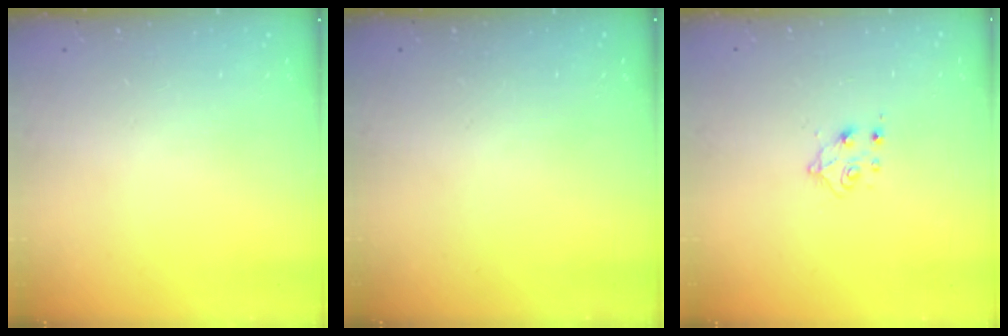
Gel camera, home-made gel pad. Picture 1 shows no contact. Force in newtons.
{"total": 0.0}
{"total": 5.5, "press": 5.4, "slide": 0.6}